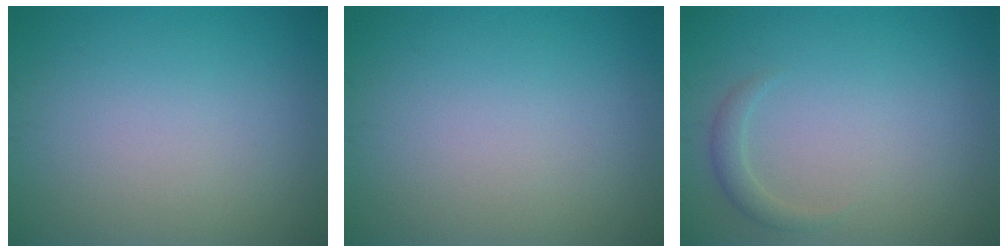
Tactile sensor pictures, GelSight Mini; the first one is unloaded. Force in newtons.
{"total": 0.0}
{"total": 1.2, "press": 1.2, "slide": 0.1}